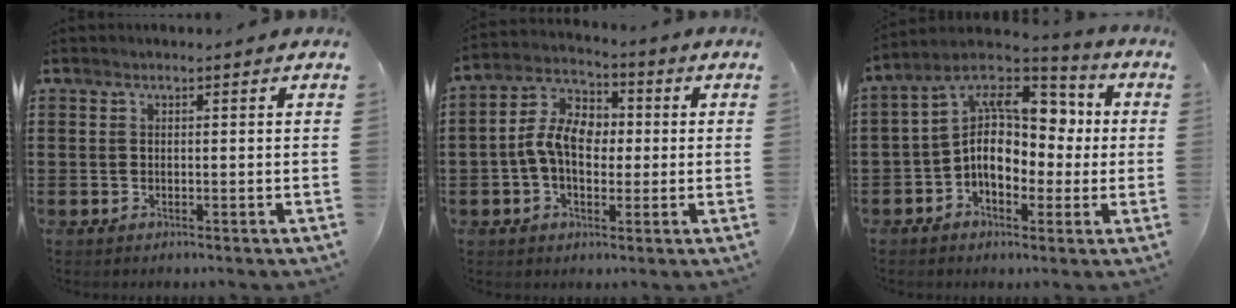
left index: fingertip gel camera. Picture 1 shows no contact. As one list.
[{"total": 8.3, "force": [-0.1, 5.4, 6.3], "torque": [-0.142, 0.014, -0.007]}, {"total": 11.6, "force": [1.0, 7.9, 8.4], "torque": [-0.169, -0.014, 0.010]}]